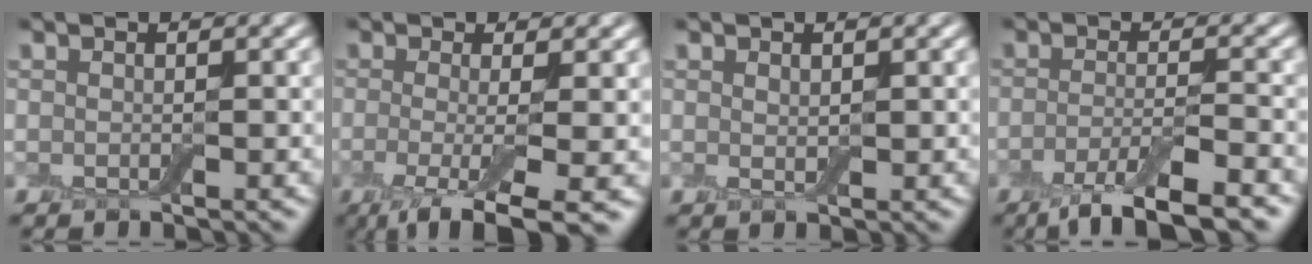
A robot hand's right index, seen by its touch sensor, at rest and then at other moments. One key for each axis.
{"total": 7.4, "fx": -2.4, "fy": 2.1, "fz": 6.7, "tx": -0.103, "ty": -0.016, "tz": -0.041}
{"total": 0.9, "fx": 0.5, "fy": 0.5, "fz": 0.6, "tx": -0.013, "ty": -0.003, "tz": 0.012}
{"total": 5.6, "fx": -3.5, "fy": 1.2, "fz": 4.2, "tx": -0.070, "ty": -0.003, "tz": -0.065}